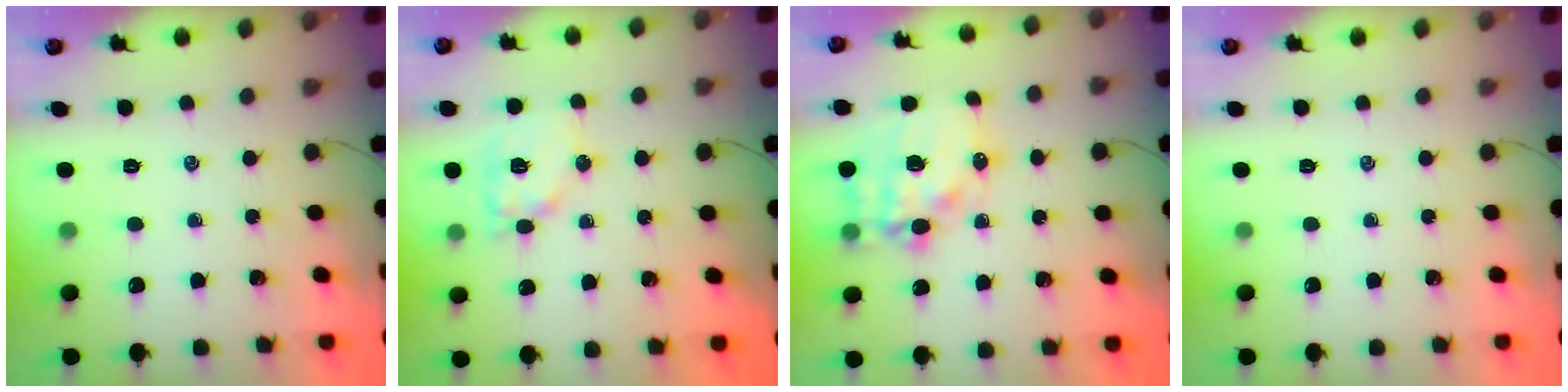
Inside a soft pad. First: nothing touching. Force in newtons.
{"total": 11.8, "press": 11.8, "slide": 0.7}
{"total": 17.1, "press": 16.7, "slide": 3.9}
{"total": 0.0}